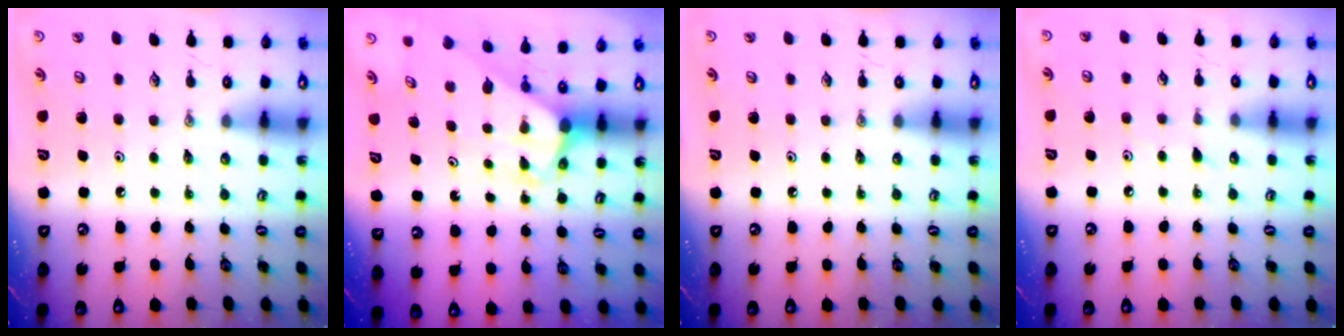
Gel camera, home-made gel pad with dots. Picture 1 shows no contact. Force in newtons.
{"total": 3.0, "press": 3.0, "slide": 0.0}
{"total": 0.0}
{"total": 3.5, "press": 3.5, "slide": 0.4}